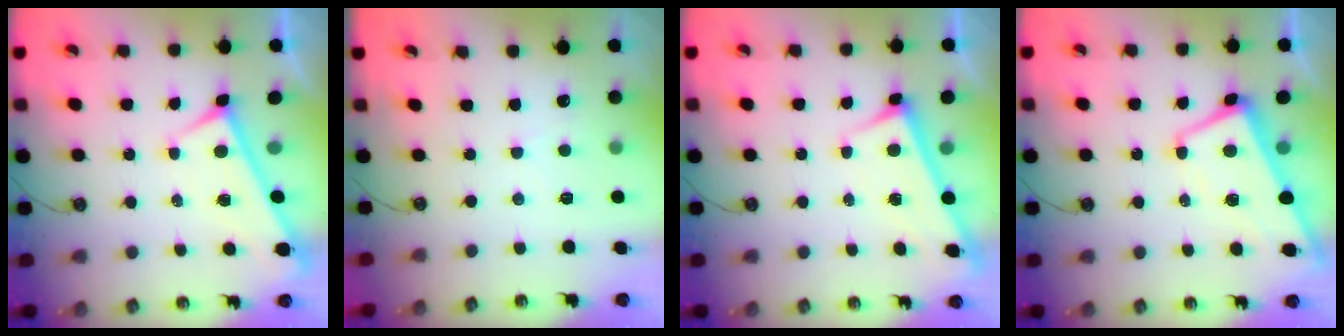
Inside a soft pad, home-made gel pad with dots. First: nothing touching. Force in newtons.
{"total": 4.5, "press": 4.4, "slide": 0.4}
{"total": 2.9, "press": 2.9, "slide": 0.1}
{"total": 1.0, "press": 0.5, "slide": 0.8}